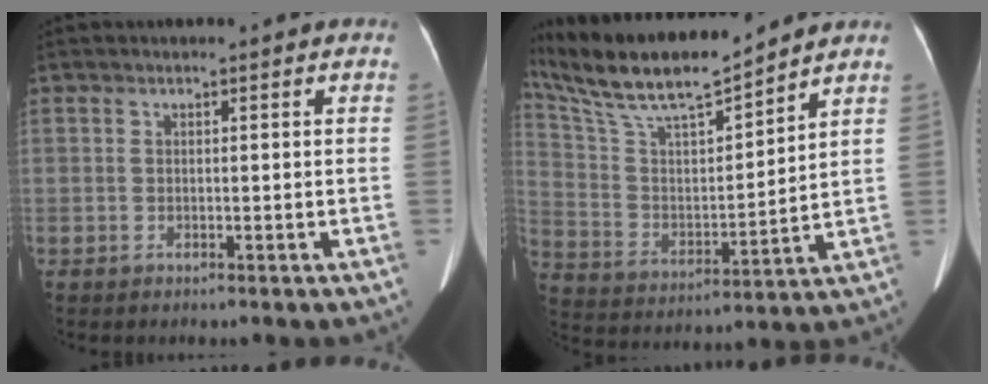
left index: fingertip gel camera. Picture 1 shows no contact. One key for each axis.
{"total": 18.7, "fx": 16.1, "fy": 1.7, "fz": 9.3, "tx": -0.188, "ty": 0.014, "tz": 0.305}